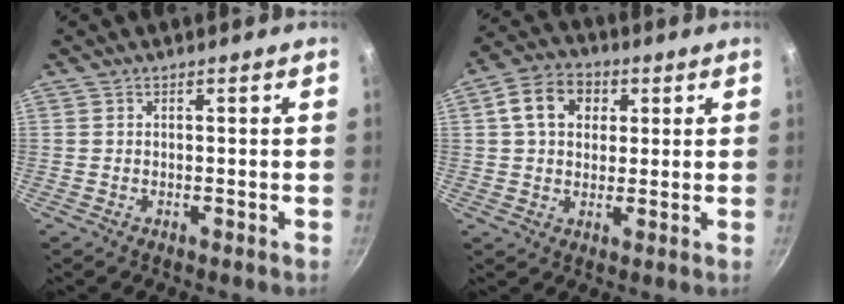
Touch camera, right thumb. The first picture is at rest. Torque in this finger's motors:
{"motor_torque": [0.23, 1.67, 0.77, 0.00, 0.03]}